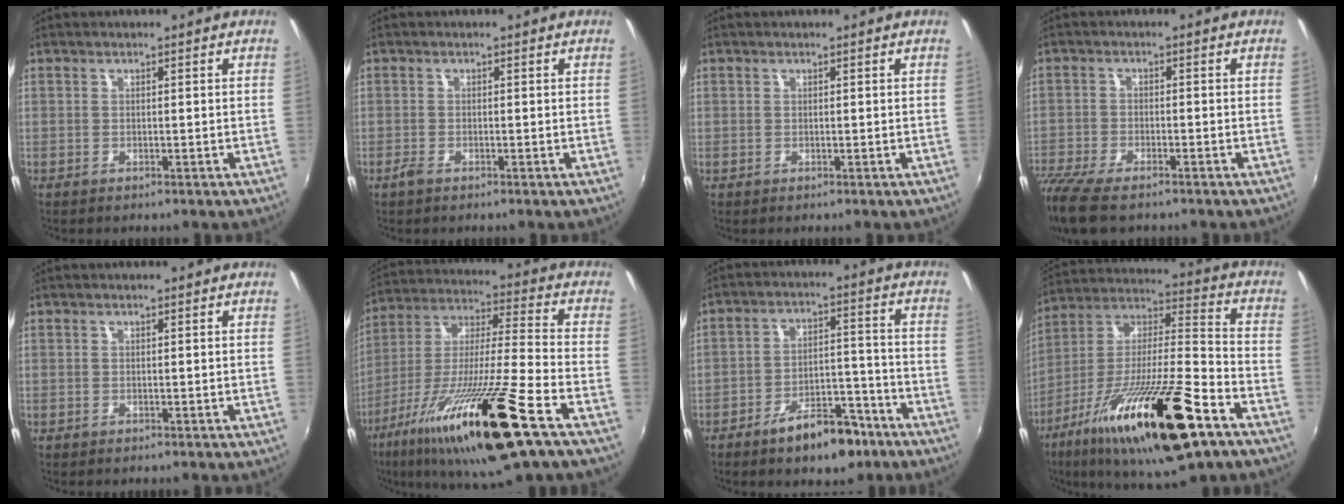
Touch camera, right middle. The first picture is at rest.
{"total": 1.4, "force": [-1.1, 0.5, 0.8], "torque": [-0.017, -0.004, -0.022]}
{"total": 0.5, "force": [-0.1, 0.5, -0.1], "torque": [0.001, 0.000, -0.003]}
{"total": 13.4, "force": [-10.2, 4.5, 7.4], "torque": [-0.182, -0.055, -0.184]}
{"total": 0.0}
{"total": 23.8, "force": [-13.0, 1.1, 19.9], "torque": [-0.372, -0.054, -0.235]}
{"total": 10.1, "force": [-7.1, 5.0, 5.2], "torque": [-0.085, 0.030, -0.097]}
{"total": 26.7, "force": [-14.6, 5.8, 21.5], "torque": [-0.376, -0.044, -0.250]}